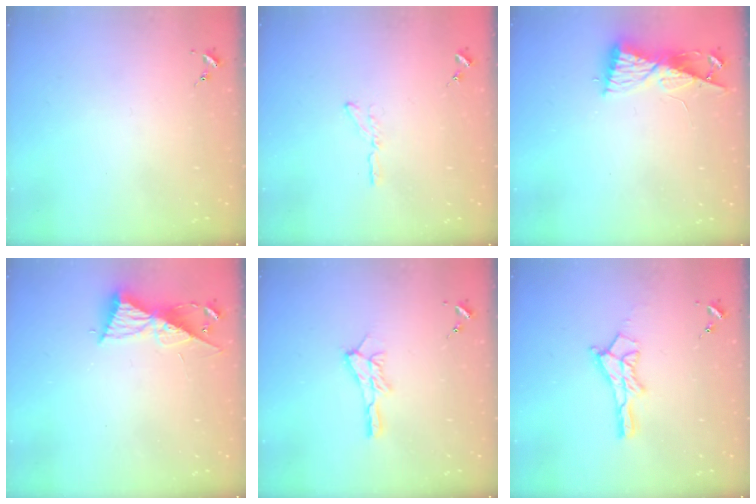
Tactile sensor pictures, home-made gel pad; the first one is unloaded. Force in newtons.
{"total": 4.6, "press": 4.6, "slide": 0.4}
{"total": 8.5, "press": 8.5, "slide": 0.8}
{"total": 9.5, "press": 9.5, "slide": 0.5}
{"total": 9.7, "press": 9.7, "slide": 0.8}
{"total": 13.0, "press": 13.0, "slide": 0.9}